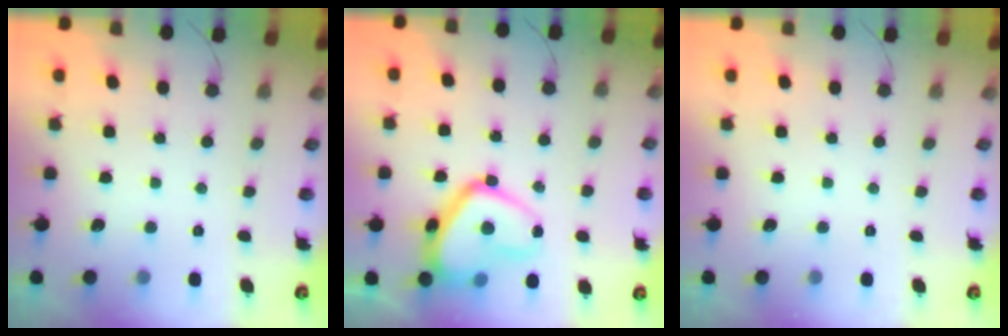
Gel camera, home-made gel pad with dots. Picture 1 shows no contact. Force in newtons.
{"total": 18.2, "press": 18.1, "slide": 1.9}
{"total": 0.0}